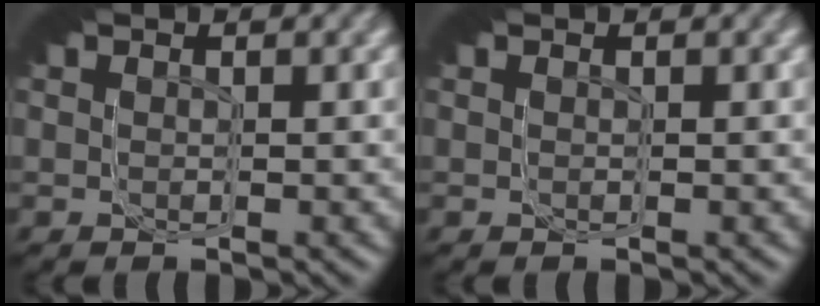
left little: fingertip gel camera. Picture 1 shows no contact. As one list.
[{"total": 0.0}]